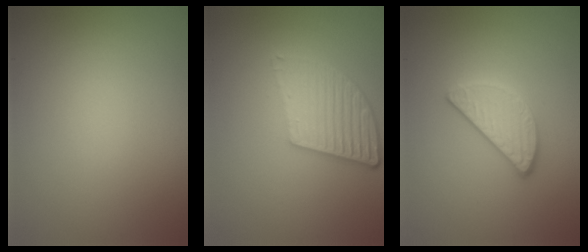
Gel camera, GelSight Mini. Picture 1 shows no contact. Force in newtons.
{"total": 5.4, "press": 3.9, "slide": 3.8}
{"total": 3.2, "press": 2.7, "slide": 1.8}